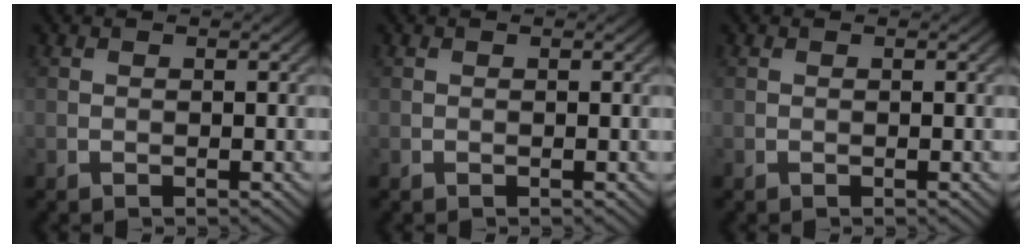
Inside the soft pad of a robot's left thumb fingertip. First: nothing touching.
{"total": 0.0}
{"total": 0.0}